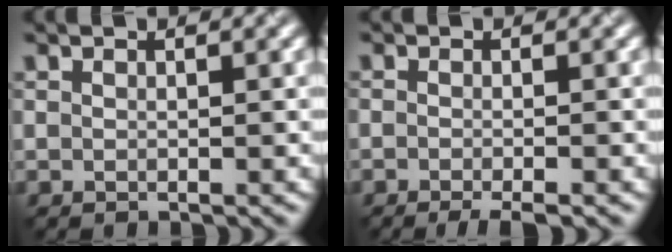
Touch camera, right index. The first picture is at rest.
{"total": 2.4, "force": [-1.5, 0.3, 1.8], "torque": [-0.022, 0.003, -0.020]}